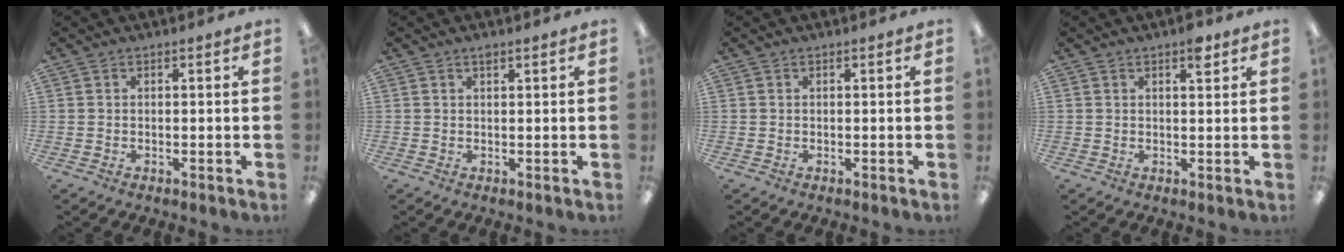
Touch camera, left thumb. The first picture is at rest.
{"total": 1.2, "force": [0.9, 0.3, 0.7], "torque": [-0.017, 0.001, 0.016]}
{"total": 0.0}
{"total": 3.7, "force": [2.4, 1.4, 2.5], "torque": [-0.023, -0.011, 0.034]}